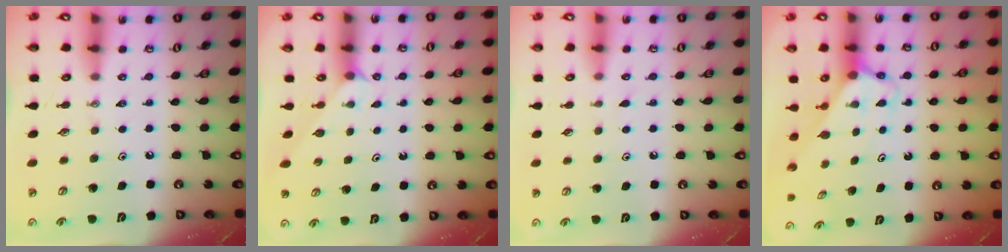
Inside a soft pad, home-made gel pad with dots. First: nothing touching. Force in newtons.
{"total": 3.1, "press": 3.1, "slide": 0.4}
{"total": 5.6, "press": 5.5, "slide": 0.7}
{"total": 2.8, "press": 2.8, "slide": 0.1}